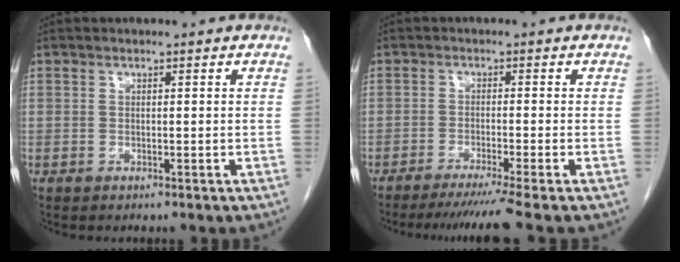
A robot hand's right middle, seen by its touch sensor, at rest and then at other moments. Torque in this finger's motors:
{"motor_torque": [0.06, -0.03, 0.03, 0.04]}